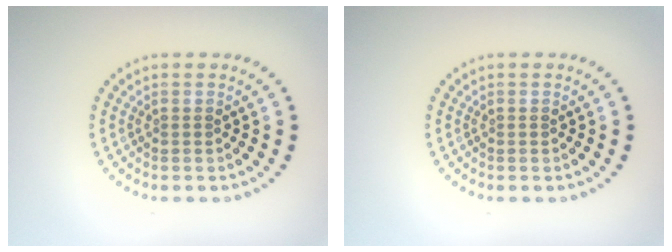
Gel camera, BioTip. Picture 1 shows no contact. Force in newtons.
{"total": 0.0}